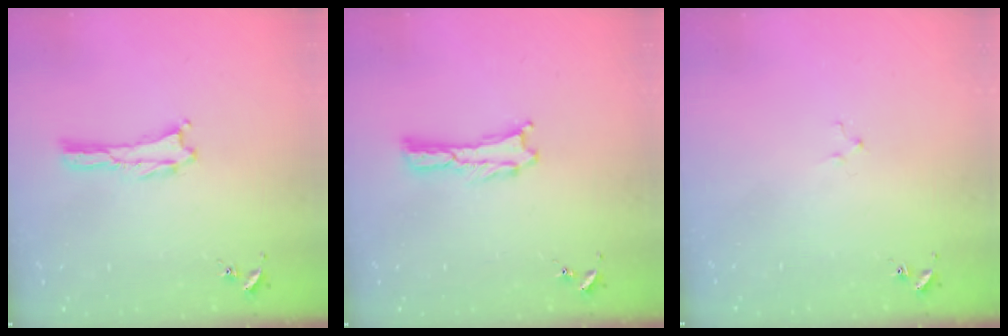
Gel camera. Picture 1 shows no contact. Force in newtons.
{"total": 0.0}
{"total": 1.5, "press": 1.5, "slide": 0.2}